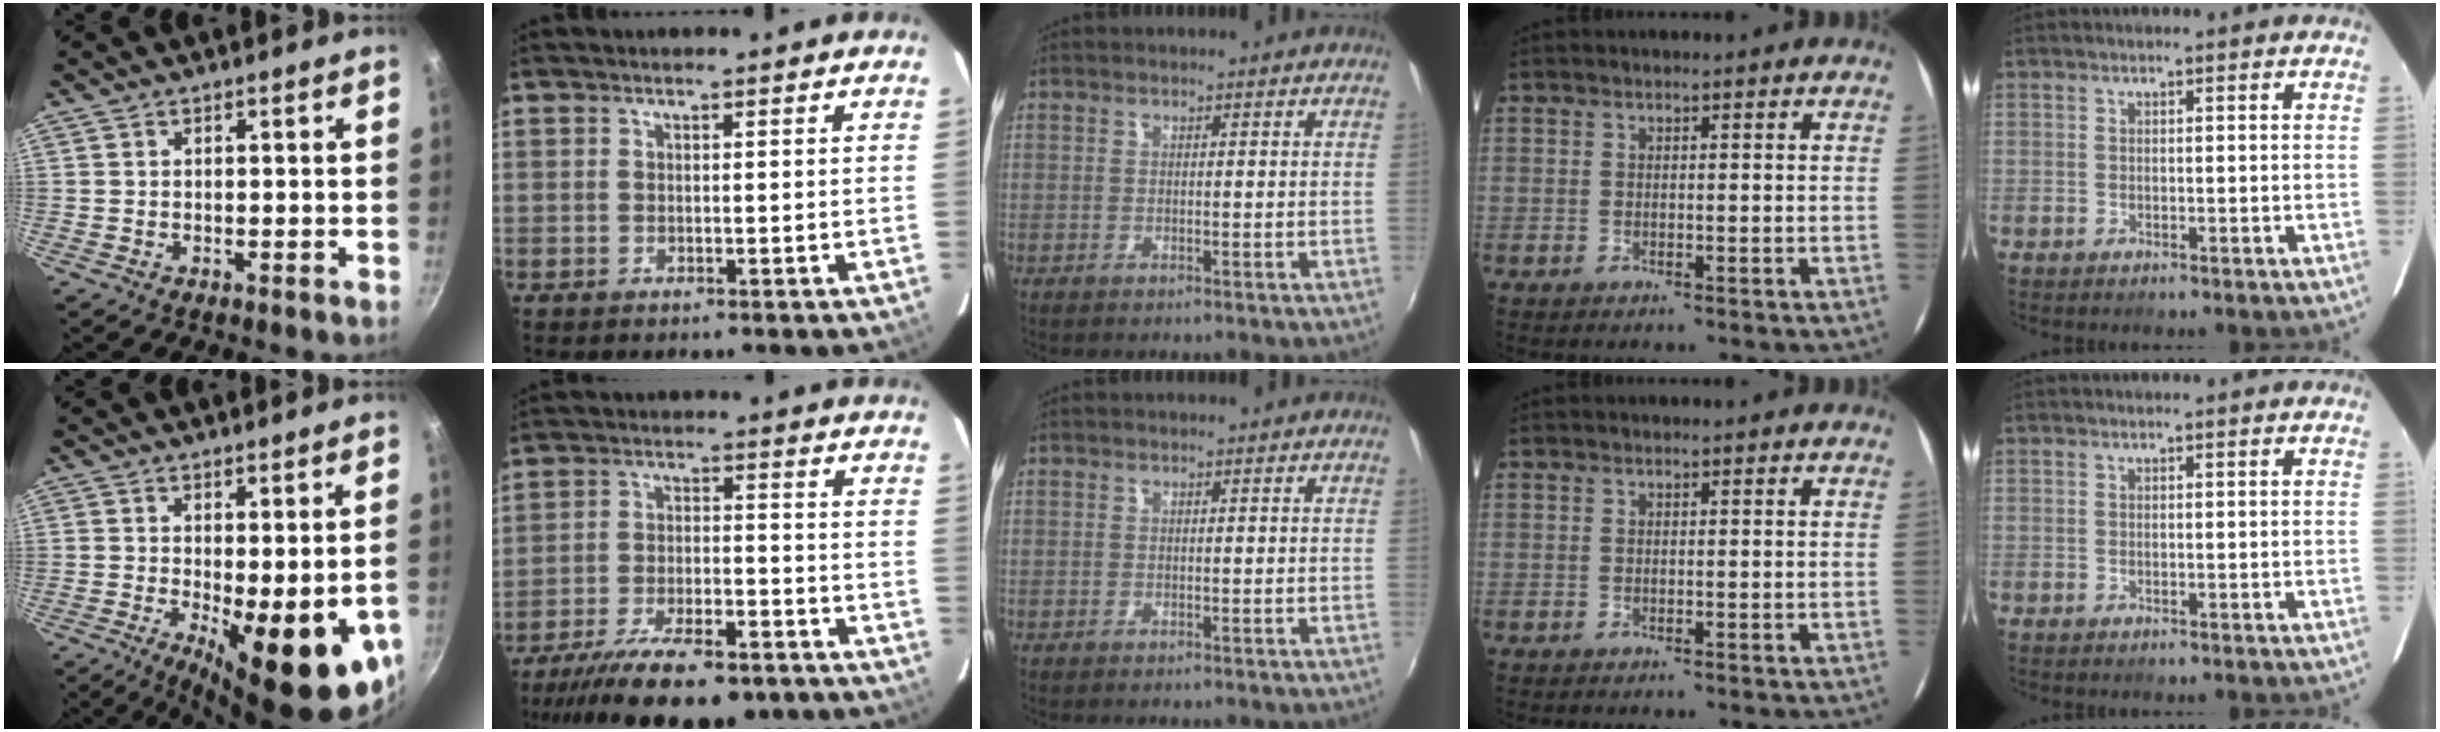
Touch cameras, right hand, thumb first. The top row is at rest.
{"thumb": {"total": 15.5, "force": [-3.3, 5.0, 14.3], "torque": [-0.173, -0.022, -0.031]}, "index": {"total": 20.9, "force": [-16.4, 6.9, 11.0], "torque": [-0.215, -0.032, -0.242]}}